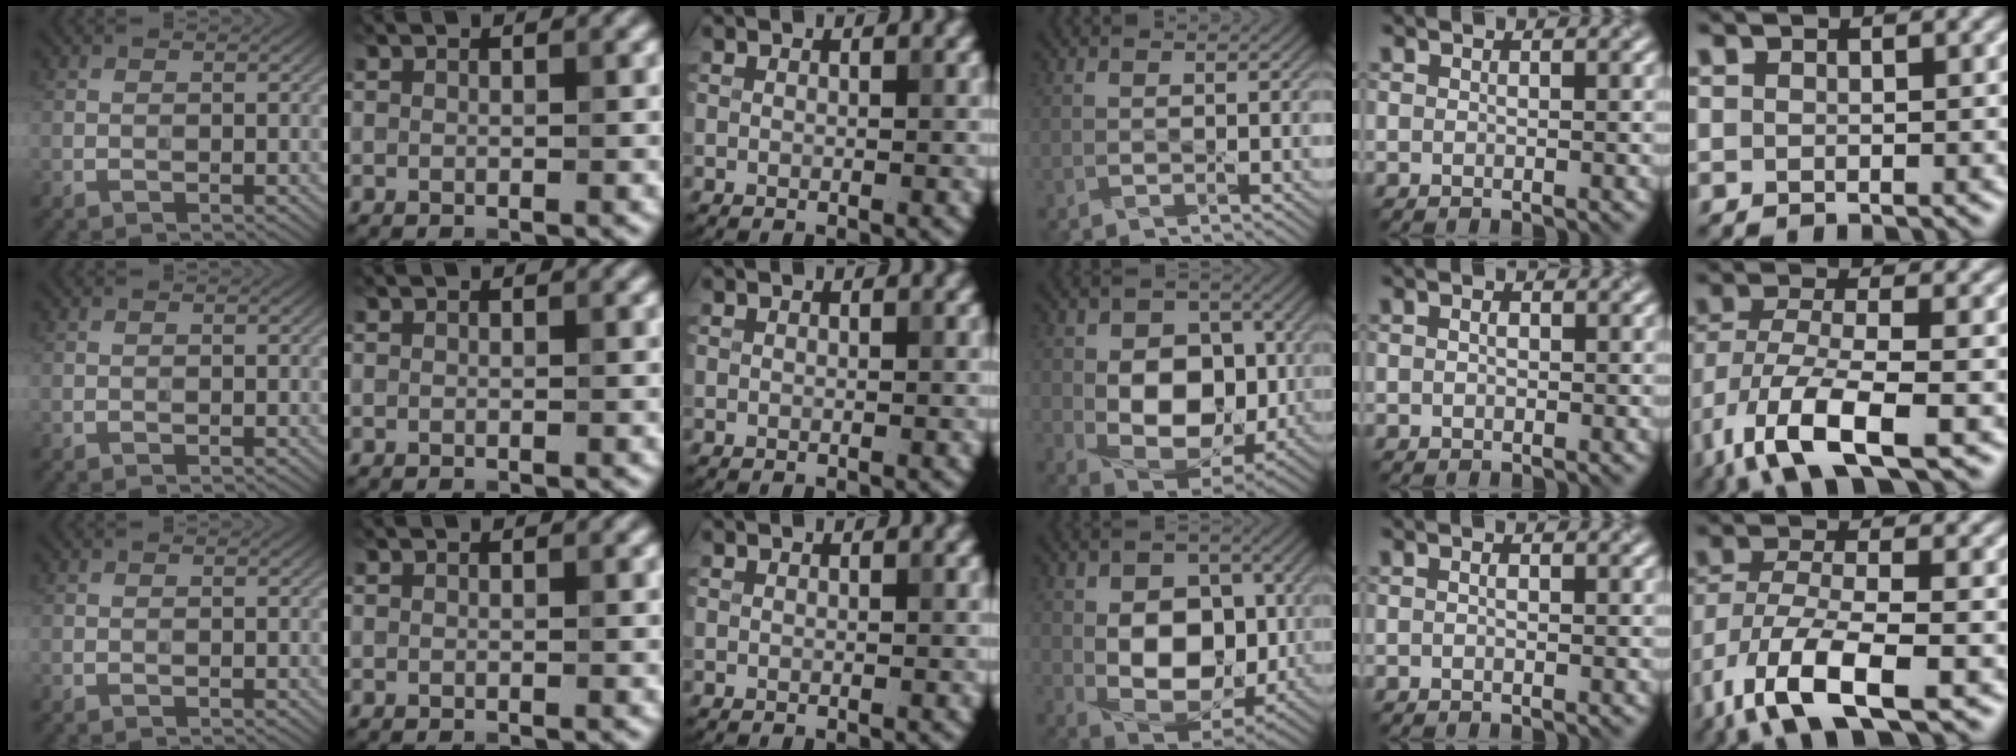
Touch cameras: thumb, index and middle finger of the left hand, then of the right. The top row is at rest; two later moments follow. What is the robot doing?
{"motion": "wipe", "object": "phone"}